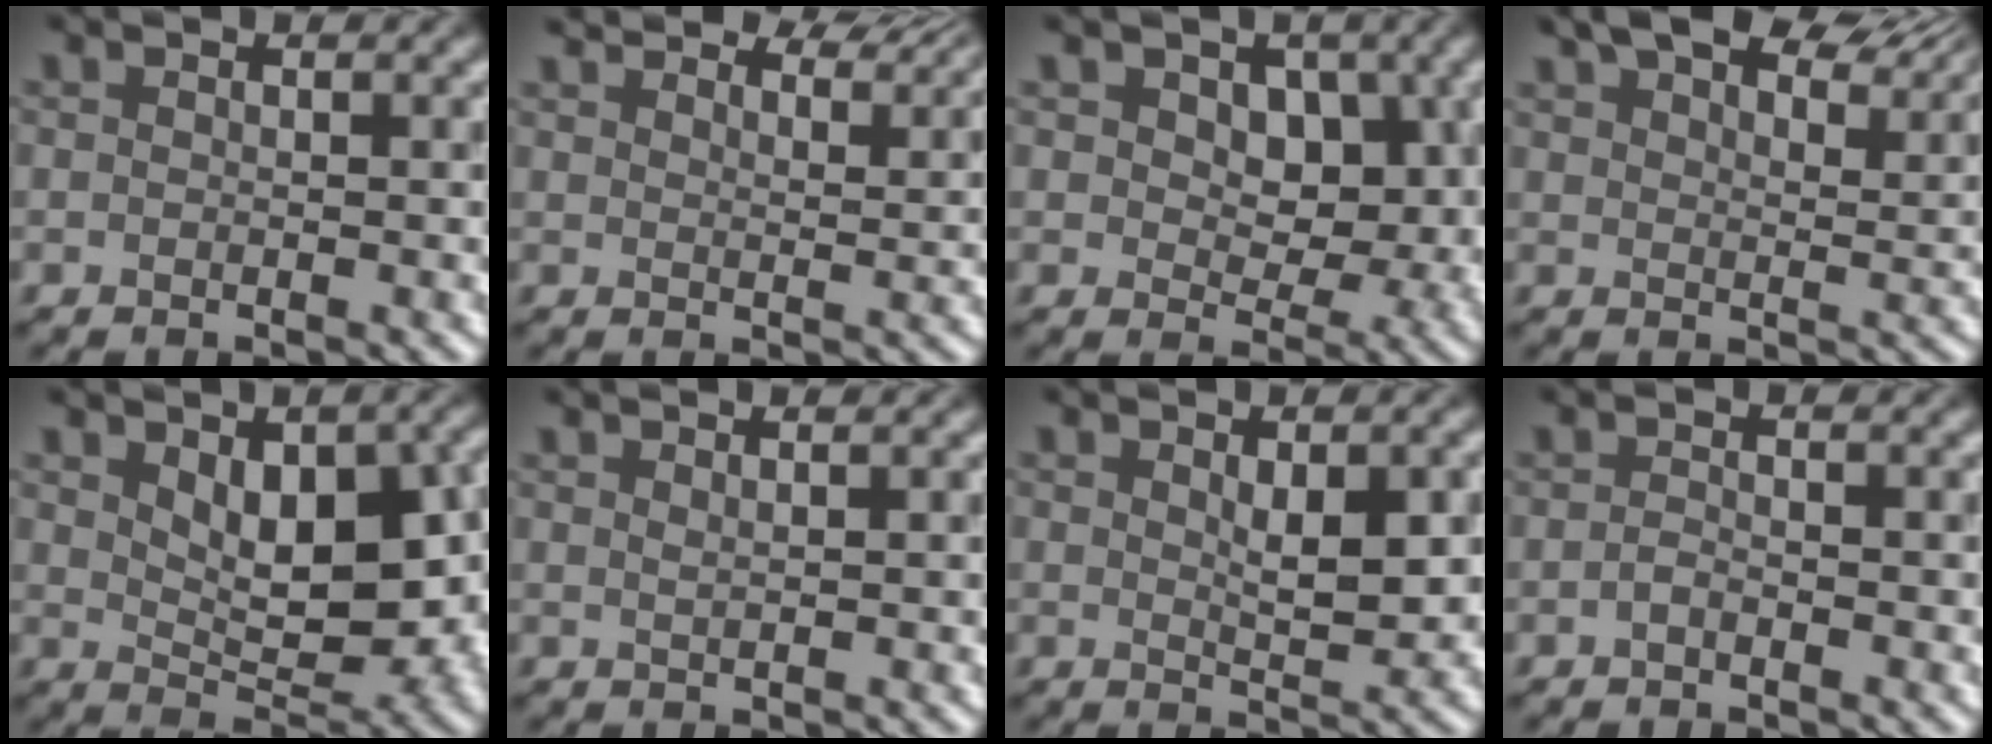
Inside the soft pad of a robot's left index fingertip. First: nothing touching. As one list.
[{"total": 6.4, "force": [5.9, 1.2, 2.0], "torque": [-0.027, 0.010, 0.074]}, {"total": 6.3, "force": [1.3, 4.4, 4.3], "torque": [-0.046, -0.001, 0.019]}, {"total": 9.1, "force": [7.5, 2.6, 4.4], "torque": [-0.060, 0.021, 0.102]}, {"total": 7.3, "force": [1.0, 4.0, 6.1], "torque": [-0.087, -0.005, 0.031]}, {"total": 0.5, "force": [0.5, 0.0, 0.2], "torque": [0.005, 0.006, 0.011]}, {"total": 3.2, "force": [0.5, 1.3, 2.9], "torque": [-0.047, 0.001, 0.014]}, {"total": 0.5, "force": [-0.4, 0.1, 0.3], "torque": [-0.005, 0.006, -0.006]}]